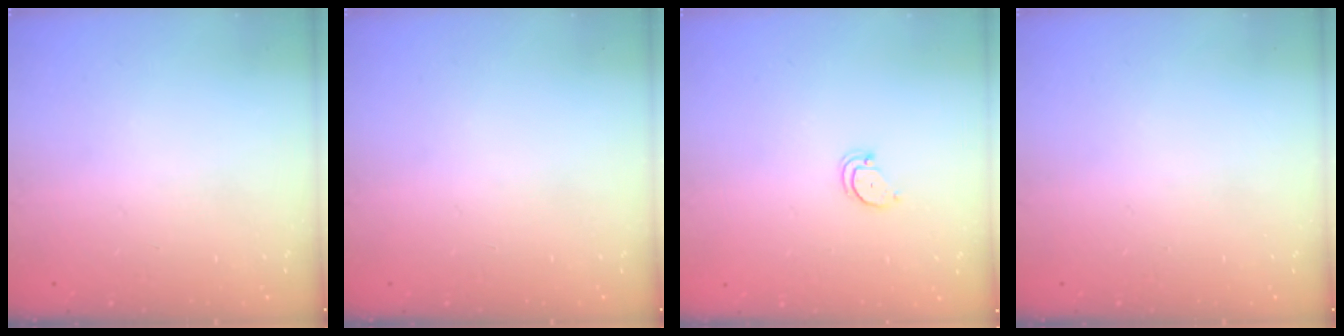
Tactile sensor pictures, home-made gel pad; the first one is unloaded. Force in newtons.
{"total": 0.0}
{"total": 2.4, "press": 2.4, "slide": 0.2}
{"total": 0.0}